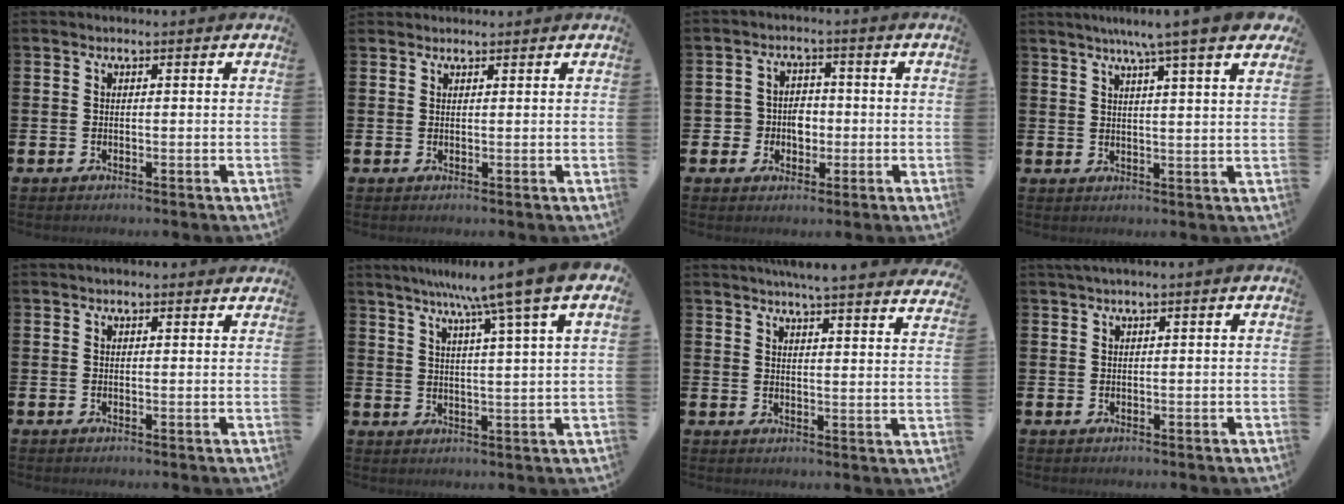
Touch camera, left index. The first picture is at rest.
{"total": 1.2, "force": [1.1, 0.4, -0.1], "torque": [0.008, 0.000, 0.019]}
{"total": 3.5, "force": [-0.8, 3.3, 1.1], "torque": [-0.026, 0.005, -0.023]}
{"total": 6.9, "force": [5.6, -0.3, 3.9], "torque": [-0.081, -0.016, 0.096]}
{"total": 0.8, "force": [0.8, 0.2, 0.3], "torque": [-0.005, 0.003, 0.014]}
{"total": 8.0, "force": [6.0, -0.9, 5.1], "torque": [-0.102, -0.032, 0.094]}
{"total": 5.7, "force": [5.5, -0.5, 1.2], "torque": [-0.031, -0.031, 0.096]}
{"total": 1.0, "force": [0.6, -0.2, 0.8], "torque": [-0.014, 0.001, 0.010]}